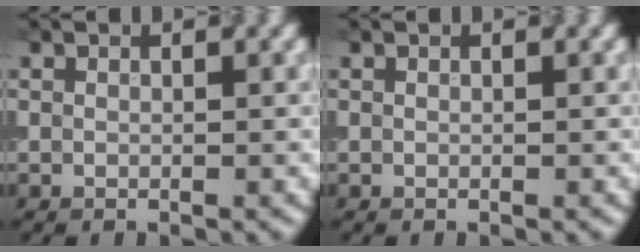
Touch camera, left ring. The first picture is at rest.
{"total": 0.0}